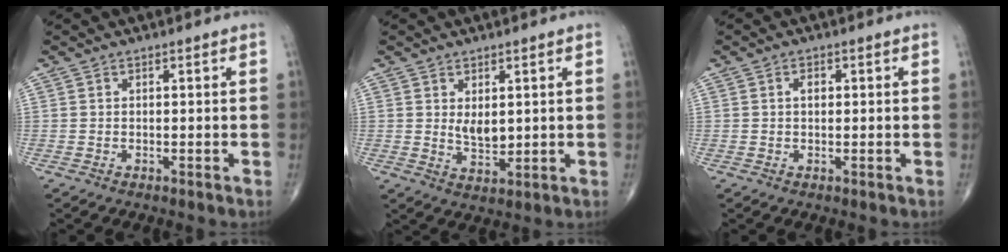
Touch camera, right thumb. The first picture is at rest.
{"total": 4.2, "force": [1.0, 2.3, 3.4], "torque": [-0.049, -0.017, 0.025]}
{"total": 1.7, "force": [0.3, 1.1, 1.3], "torque": [-0.020, 0.003, 0.004]}